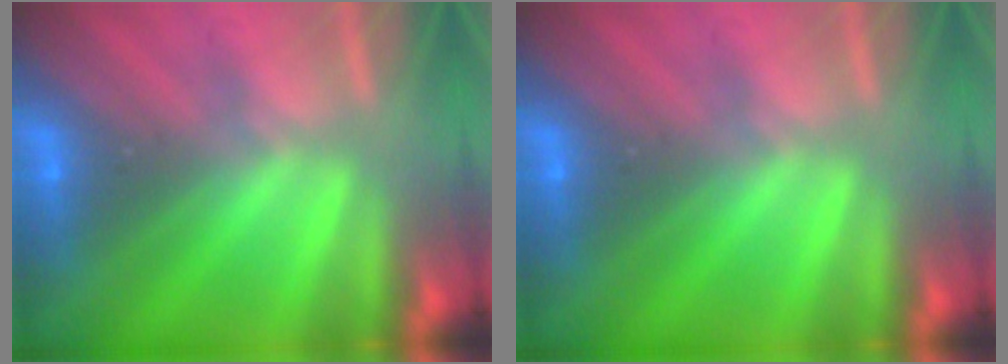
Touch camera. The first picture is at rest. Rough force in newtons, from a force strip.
{"total": 0.0}